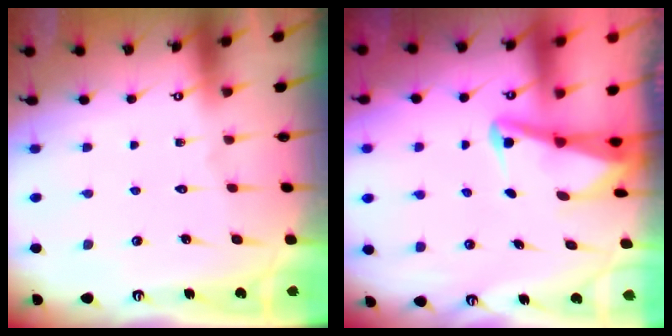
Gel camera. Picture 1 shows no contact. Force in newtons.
{"total": 2.8, "press": 2.7, "slide": 0.7}